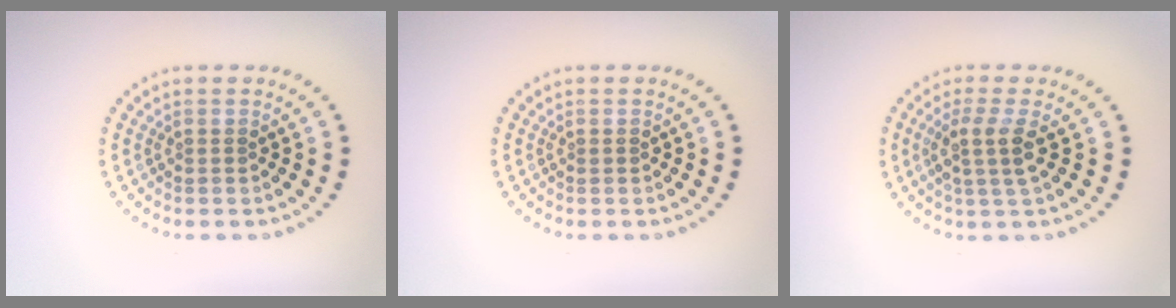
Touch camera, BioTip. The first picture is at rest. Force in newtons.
{"total": 0.0}
{"total": 2.7, "press": 2.1, "slide": 1.7}